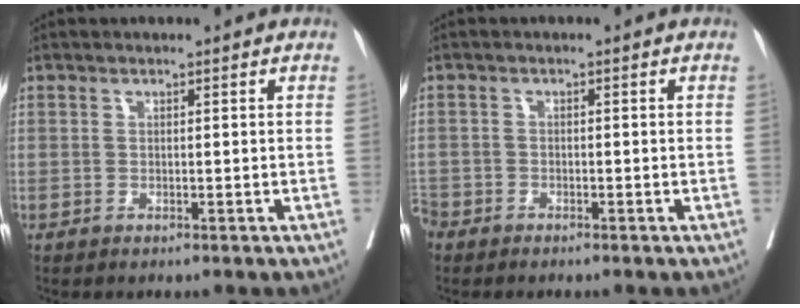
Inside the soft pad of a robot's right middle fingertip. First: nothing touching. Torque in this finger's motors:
{"motor_torque": [1.06, -1.08, 0.33, 0.17]}